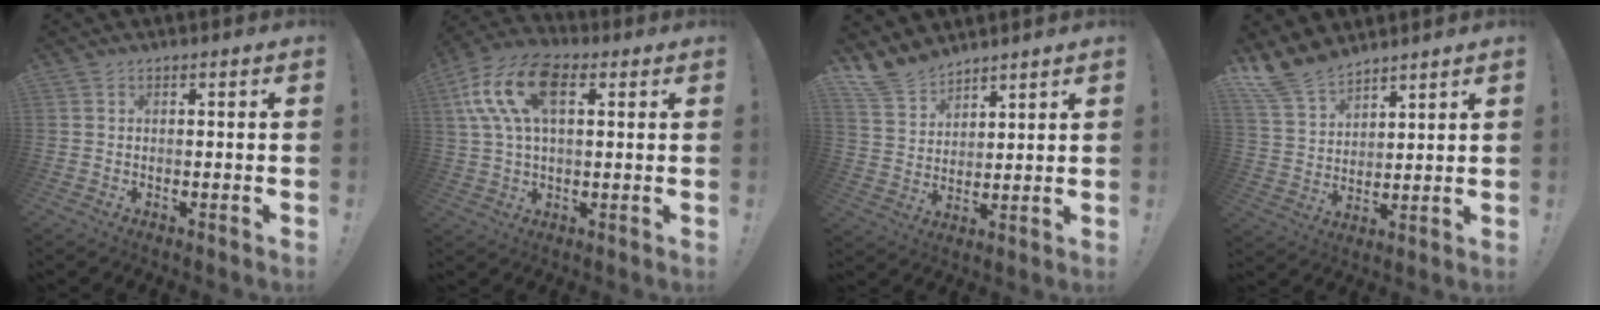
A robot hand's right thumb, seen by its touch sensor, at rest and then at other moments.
{"total": 16.2, "force": [5.2, 9.0, 12.4], "torque": [-0.248, 0.003, 0.093]}
{"total": 10.1, "force": [8.7, 4.6, 2.1], "torque": [-0.047, -0.063, 0.172]}
{"total": 11.6, "force": [9.8, 5.3, 3.0], "torque": [-0.069, -0.066, 0.193]}